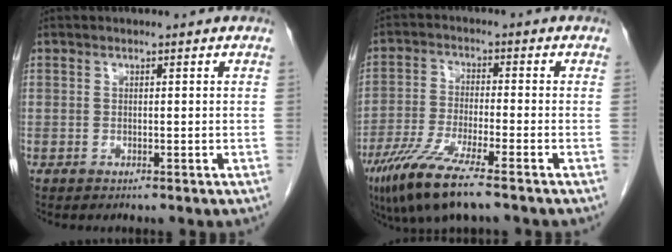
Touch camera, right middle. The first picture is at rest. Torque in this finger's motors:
{"motor_torque": [1.15, -0.99, 0.22, 0.13]}